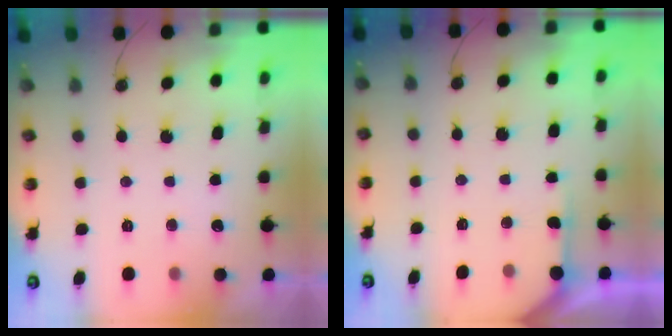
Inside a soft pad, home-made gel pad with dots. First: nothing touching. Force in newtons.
{"total": 3.9, "press": 3.9, "slide": 0.4}